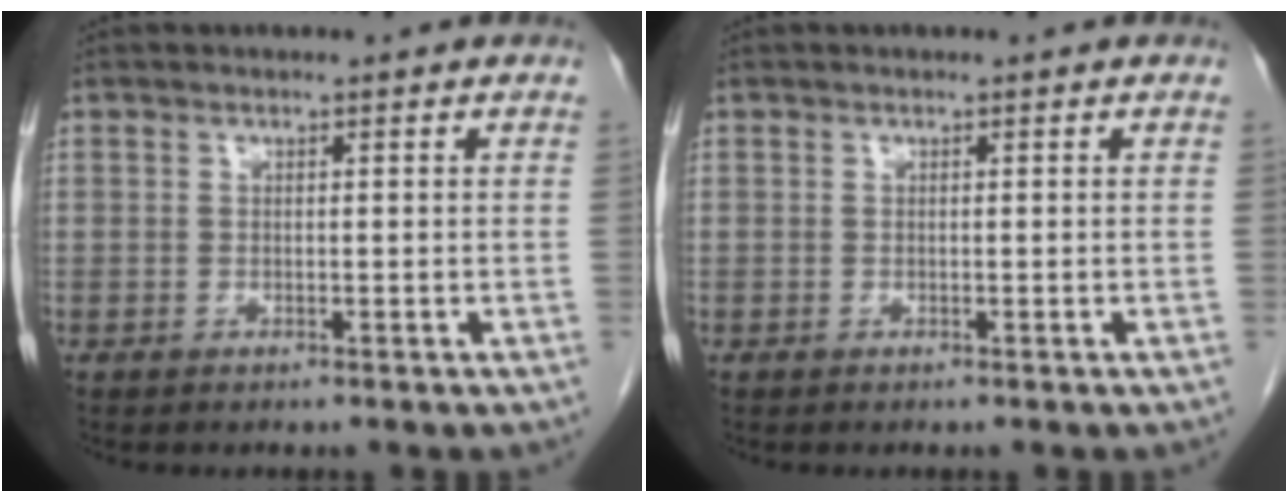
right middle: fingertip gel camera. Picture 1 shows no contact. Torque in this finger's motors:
{"motor_torque": [0.00, 0.00, 0.00, 0.00]}